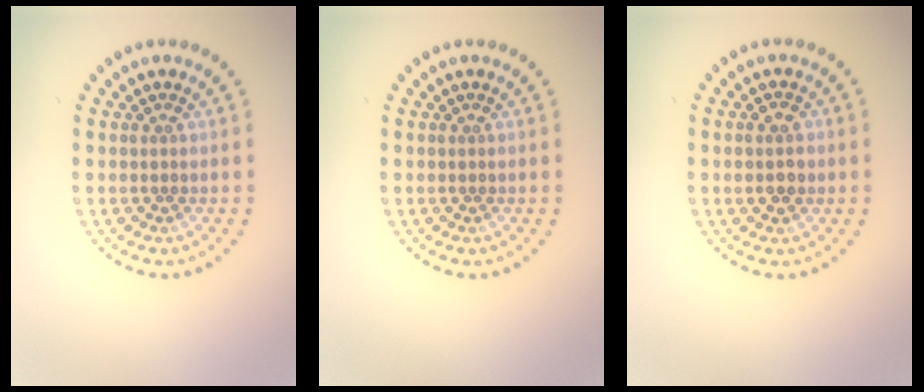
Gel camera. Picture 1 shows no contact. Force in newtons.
{"total": 0.0}
{"total": 1.9, "press": 1.9, "slide": 0.0}